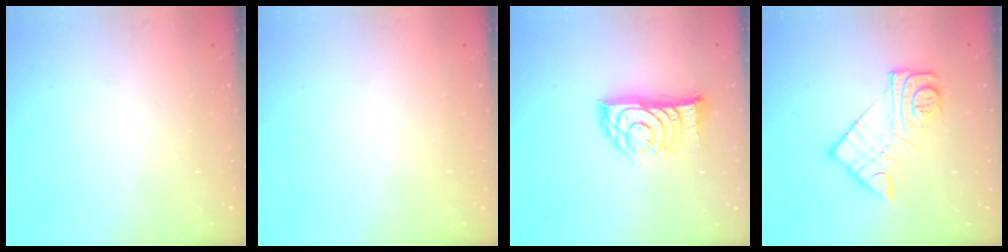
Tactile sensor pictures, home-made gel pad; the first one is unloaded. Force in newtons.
{"total": 0.0}
{"total": 13.9, "press": 13.9, "slide": 0.6}
{"total": 12.3, "press": 12.2, "slide": 0.8}